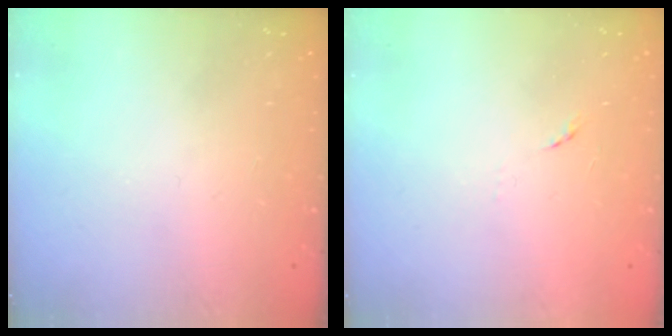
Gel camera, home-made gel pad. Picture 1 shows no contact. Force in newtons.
{"total": 5.7, "press": 5.6, "slide": 0.6}